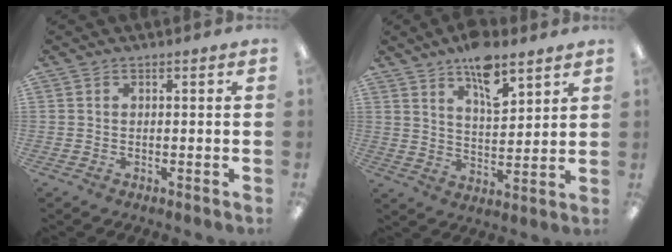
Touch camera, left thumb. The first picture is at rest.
{"total": 10.9, "force": [7.6, 4.3, 6.4], "torque": [-0.089, -0.044, 0.129]}